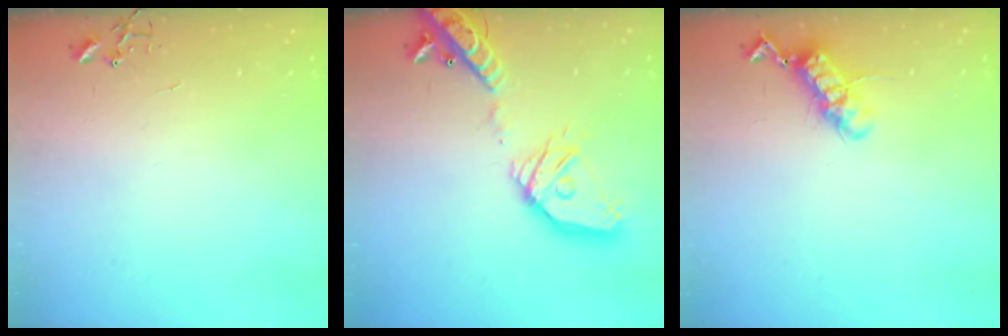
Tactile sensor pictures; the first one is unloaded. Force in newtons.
{"total": 21.9, "press": 21.6, "slide": 3.8}
{"total": 11.8, "press": 11.7, "slide": 1.4}